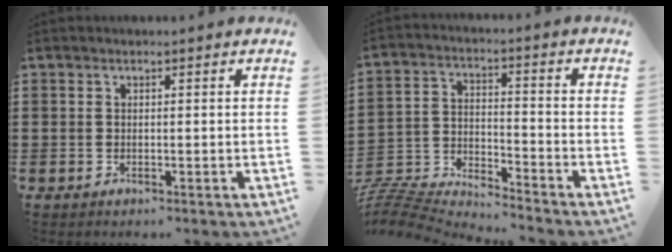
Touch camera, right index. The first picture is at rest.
{"total": 7.0, "force": [-6.9, 0.3, 0.6], "torque": [-0.039, -0.006, -0.148]}